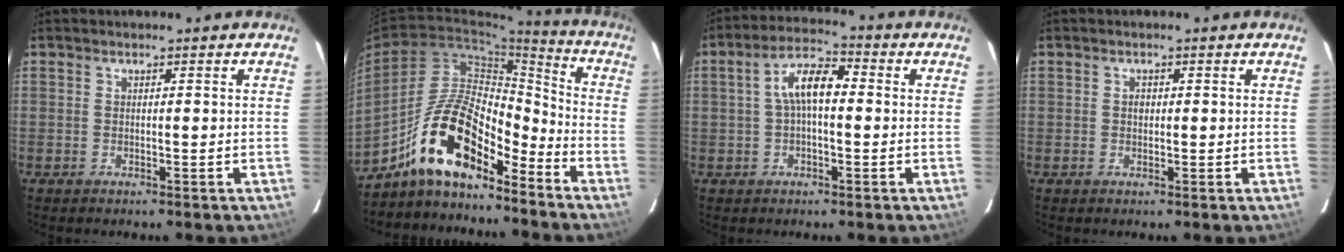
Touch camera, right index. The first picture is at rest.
{"total": 16.0, "force": [-11.7, 5.5, 9.3], "torque": [-0.176, 0.020, -0.215]}
{"total": 7.3, "force": [0.3, 3.2, 6.6], "torque": [-0.129, 0.024, 0.004]}
{"total": 1.0, "force": [0.1, 0.9, 0.5], "torque": [-0.007, 0.005, 0.001]}